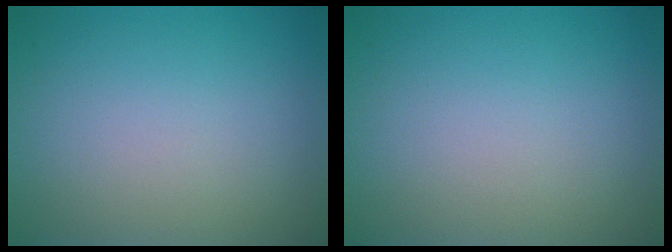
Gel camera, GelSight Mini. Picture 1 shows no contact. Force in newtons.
{"total": 0.0}